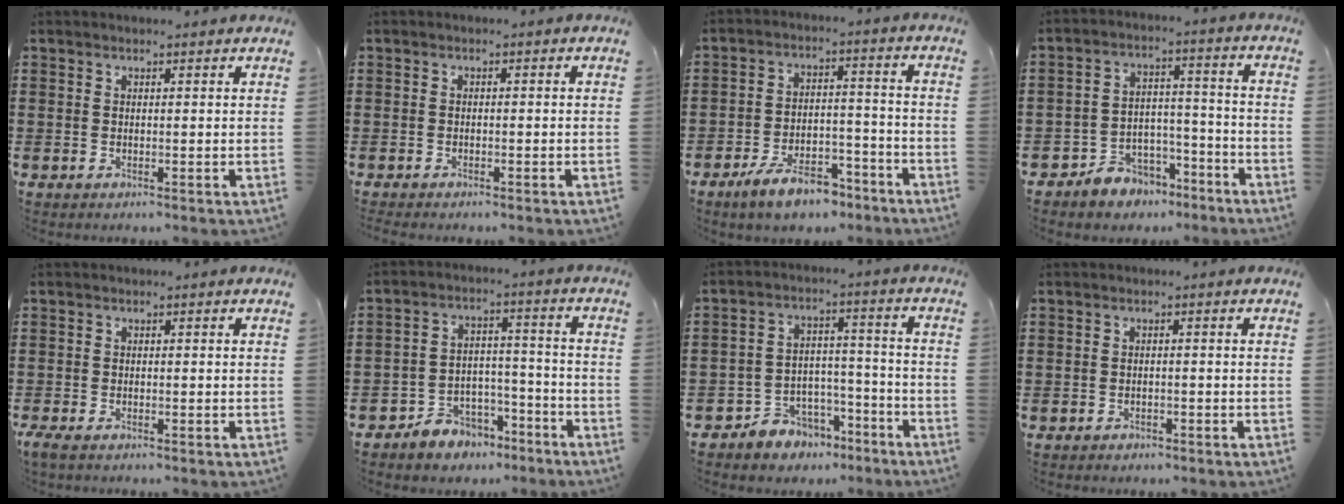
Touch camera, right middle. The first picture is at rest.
{"total": 0.7, "force": [-0.7, 0.0, 0.1], "torque": [-0.004, -0.003, -0.014]}
{"total": 7.9, "force": [-6.4, 2.6, 3.7], "torque": [-0.071, 0.014, -0.120]}
{"total": 5.8, "force": [-5.2, 2.6, 0.3], "torque": [-0.011, 0.019, -0.102]}
{"total": 1.2, "force": [-0.9, 0.3, 0.7], "torque": [-0.031, -0.010, -0.021]}
{"total": 5.4, "force": [-4.8, 2.4, 0.2], "torque": [-0.012, 0.015, -0.096]}
{"total": 5.6, "force": [-4.9, 2.8, 0.0], "torque": [-0.010, 0.015, -0.095]}
{"total": 1.1, "force": [-0.9, 0.5, 0.0], "torque": [-0.003, -0.001, -0.021]}